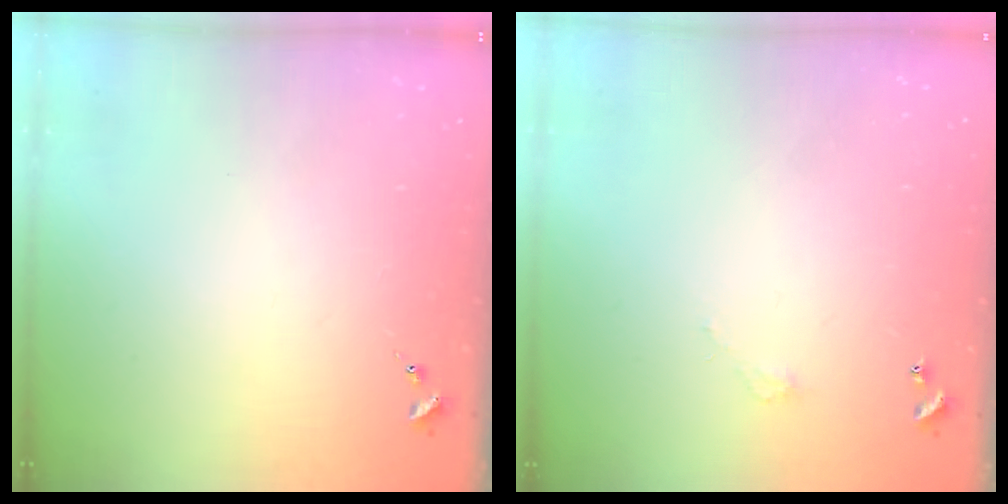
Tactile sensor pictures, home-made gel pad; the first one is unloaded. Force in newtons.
{"total": 2.7, "press": 2.7, "slide": 0.2}